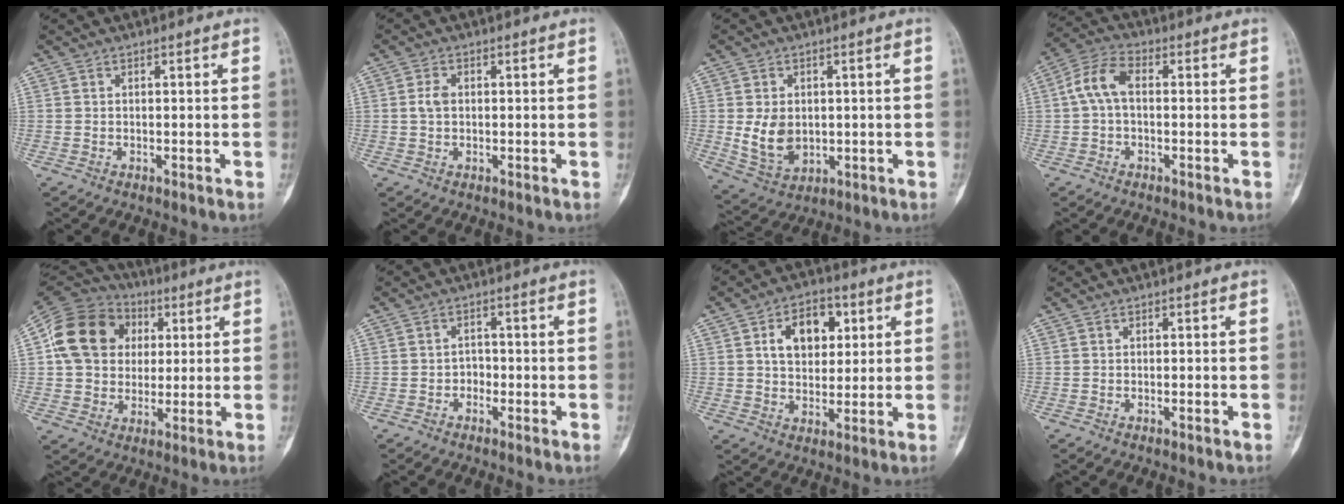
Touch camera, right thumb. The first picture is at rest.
{"total": 2.3, "force": [0.1, 1.5, 1.7], "torque": [-0.035, 0.005, 0.000]}
{"total": 8.0, "force": [0.2, 5.8, 5.4], "torque": [-0.081, -0.011, 0.022]}
{"total": 6.9, "force": [0.3, 4.0, 5.6], "torque": [-0.112, 0.023, -0.004]}
{"total": 16.4, "force": [3.4, 13.7, 8.3], "torque": [-0.134, 0.017, 0.057]}
{"total": 1.9, "force": [-0.8, 1.5, 0.7], "torque": [0.004, 0.009, -0.019]}
{"total": 10.5, "force": [3.2, 7.0, 7.1], "torque": [-0.080, -0.003, 0.050]}
{"total": 0.5, "force": [-0.2, 0.1, 0.5], "torque": [-0.011, 0.000, -0.002]}